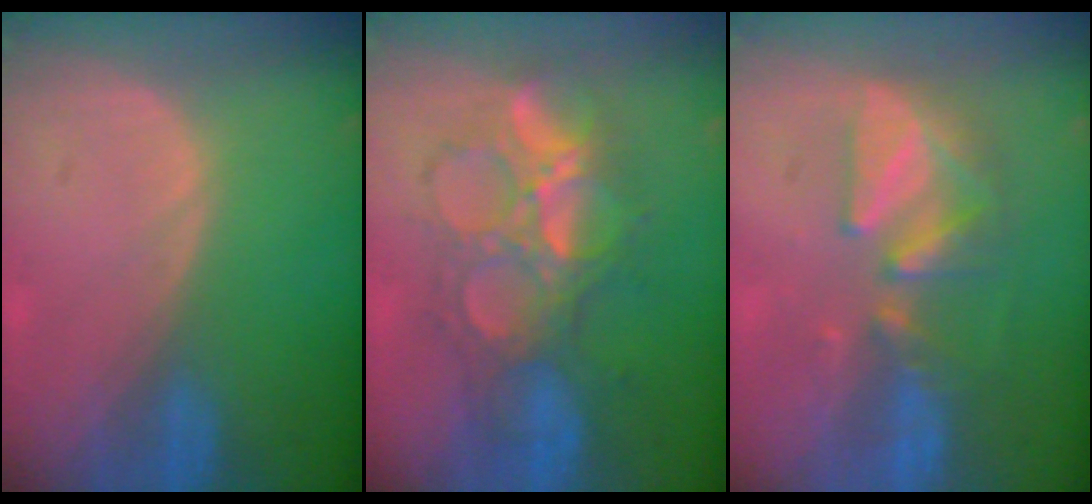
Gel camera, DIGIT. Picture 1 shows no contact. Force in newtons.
{"total": 9.1, "press": 9.0, "slide": 1.1}
{"total": 7.6, "press": 7.3, "slide": 1.8}